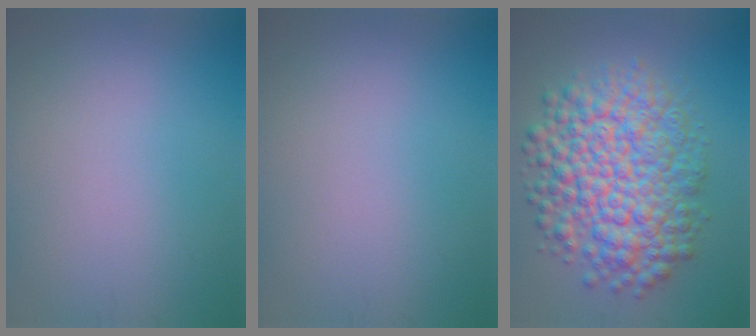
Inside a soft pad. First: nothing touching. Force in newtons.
{"total": 0.0}
{"total": 9.8, "press": 9.8, "slide": 0.2}